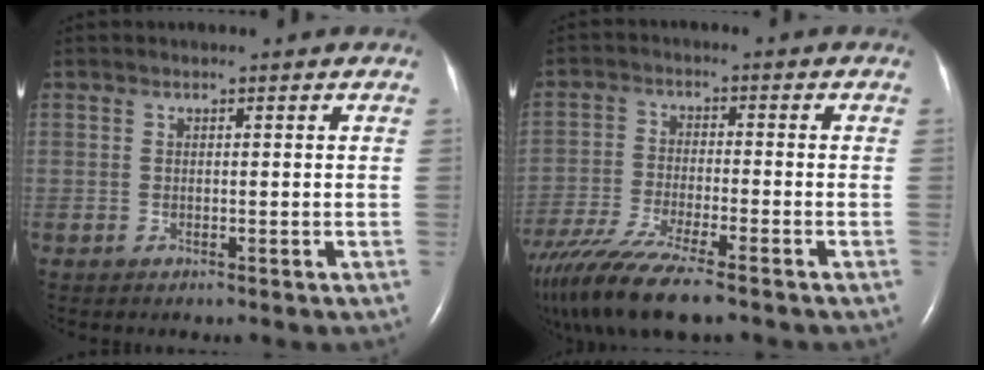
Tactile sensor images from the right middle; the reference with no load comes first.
{"total": 13.9, "force": [-10.8, 1.6, 8.6], "torque": [-0.170, -0.039, -0.187]}